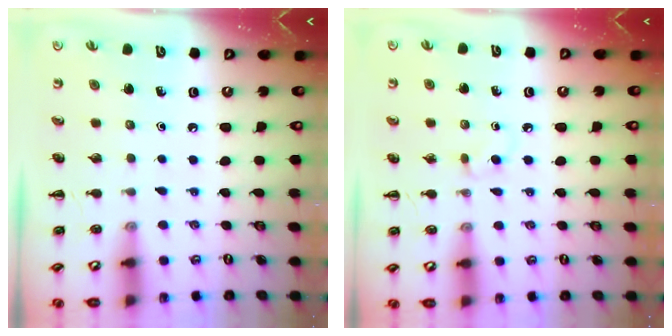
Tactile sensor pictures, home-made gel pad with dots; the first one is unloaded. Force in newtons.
{"total": 1.9, "press": 1.6, "slide": 1.0}